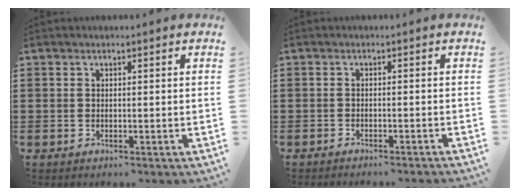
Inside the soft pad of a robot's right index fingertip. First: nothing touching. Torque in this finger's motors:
{"motor_torque": [0.70, 0.62, -0.13, -0.02]}